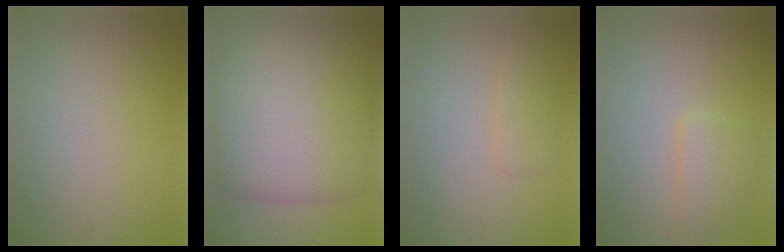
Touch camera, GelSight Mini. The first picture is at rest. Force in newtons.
{"total": 12.3, "press": 12.3, "slide": 0.5}
{"total": 1.6, "press": 1.6, "slide": 0.2}
{"total": 2.6, "press": 2.6, "slide": 0.1}